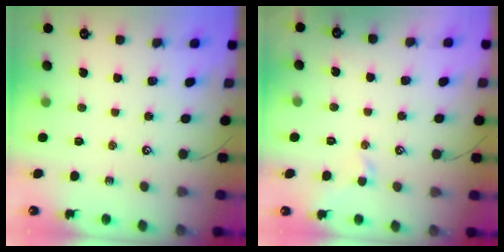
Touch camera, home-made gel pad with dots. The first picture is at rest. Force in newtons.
{"total": 0.9, "press": 0.7, "slide": 0.6}